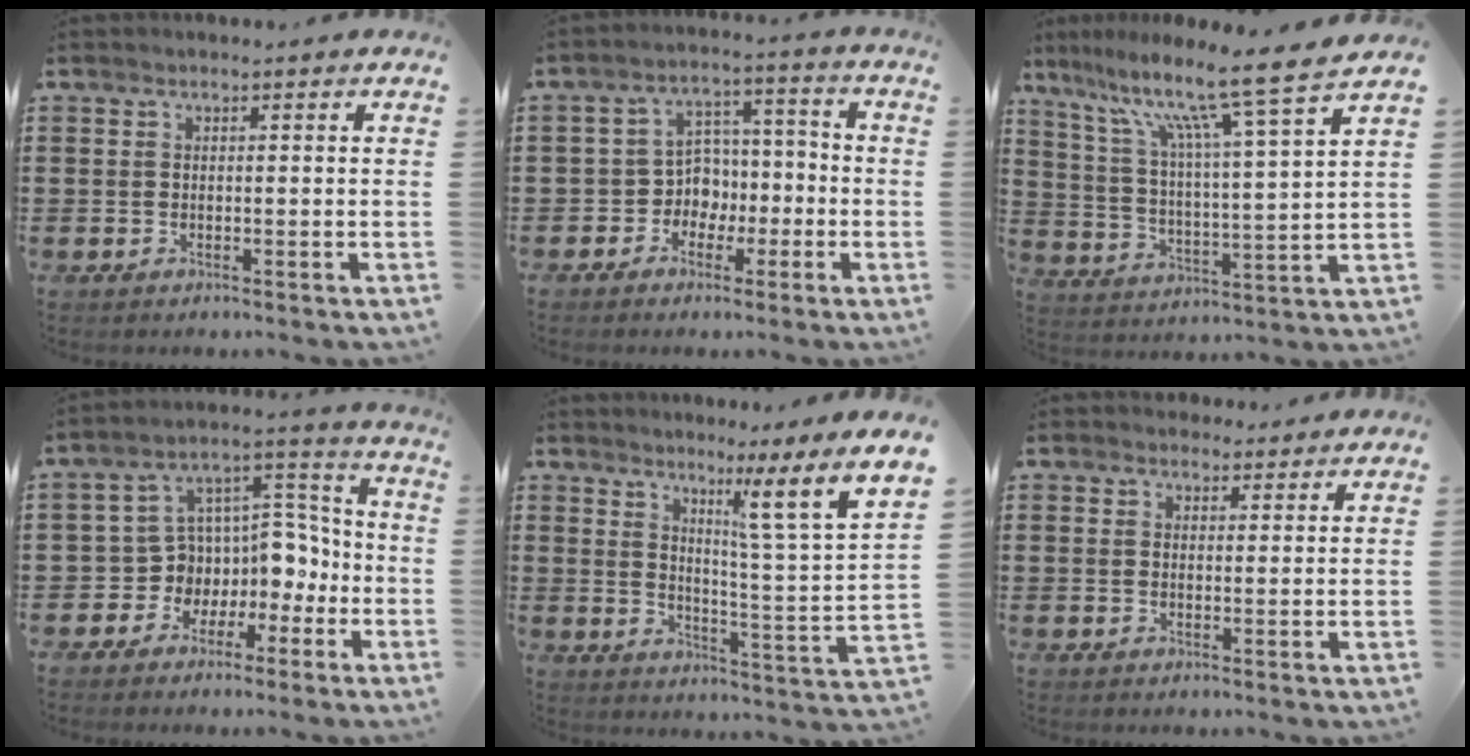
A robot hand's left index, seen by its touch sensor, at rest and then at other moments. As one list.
[{"total": 5.3, "force": [-2.0, 4.8, 1.0], "torque": [-0.038, 0.005, -0.041]}, {"total": 10.9, "force": [8.6, -0.7, 6.7], "torque": [-0.153, -0.060, 0.131]}, {"total": 7.2, "force": [-0.8, 6.9, 1.8], "torque": [-0.060, -0.014, -0.010]}, {"total": 8.2, "force": [5.6, -1.6, 5.7], "torque": [-0.088, -0.065, 0.075]}, {"total": 2.7, "force": [2.5, 1.0, 0.2], "torque": [-0.002, -0.003, 0.048]}]